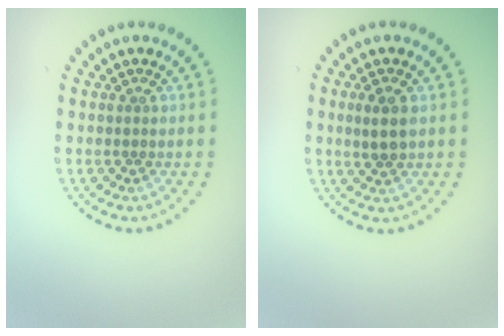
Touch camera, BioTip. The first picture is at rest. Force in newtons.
{"total": 1.8, "press": 1.7, "slide": 0.5}